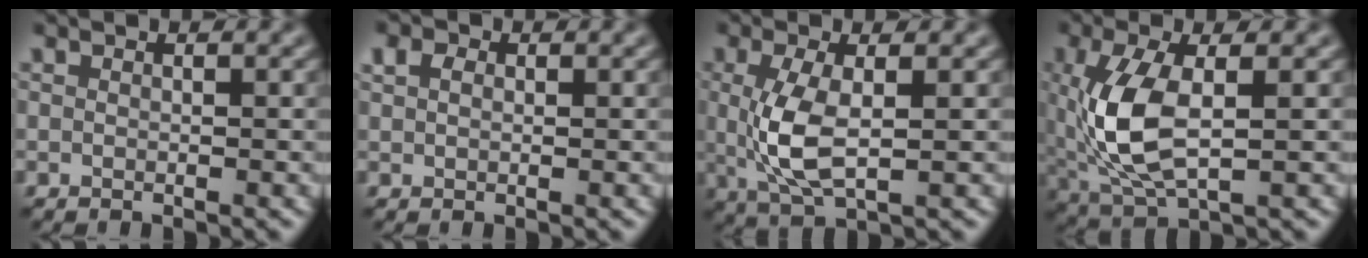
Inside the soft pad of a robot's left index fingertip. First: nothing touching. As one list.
[{"total": 1.5, "force": [0.7, 1.0, 0.8], "torque": [-0.016, 0.006, 0.009]}, {"total": 4.9, "force": [0.1, 2.0, 4.5], "torque": [-0.108, -0.005, 0.005]}, {"total": 7.5, "force": [0.2, 3.4, 6.6], "torque": [-0.160, -0.003, 0.008]}]